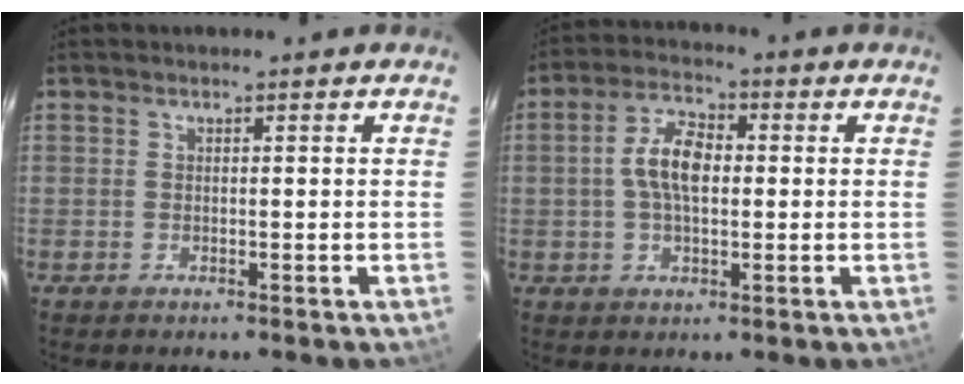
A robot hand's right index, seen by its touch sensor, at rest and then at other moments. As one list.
[{"total": 7.4, "force": [0.3, 3.7, 6.4], "torque": [-0.124, 0.017, 0.005]}]